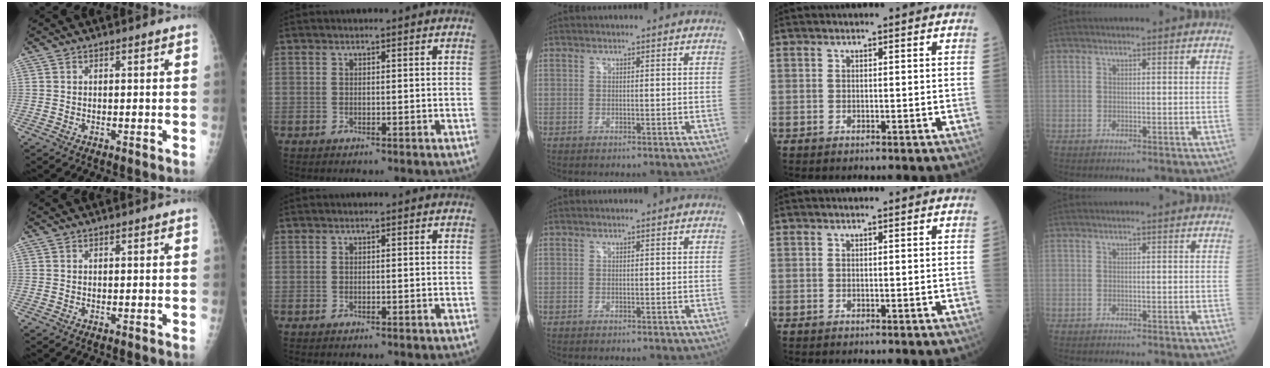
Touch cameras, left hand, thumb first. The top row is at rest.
{}